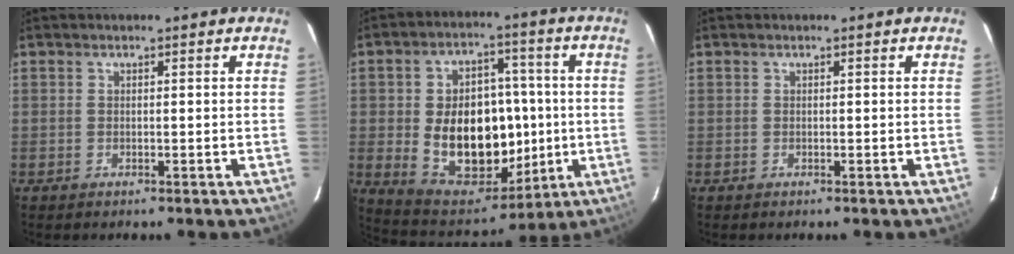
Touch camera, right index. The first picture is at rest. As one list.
[{"total": 19.2, "force": [-1.3, 13.4, 13.7], "torque": [-0.262, 0.013, 0.009]}, {"total": 0.0}]